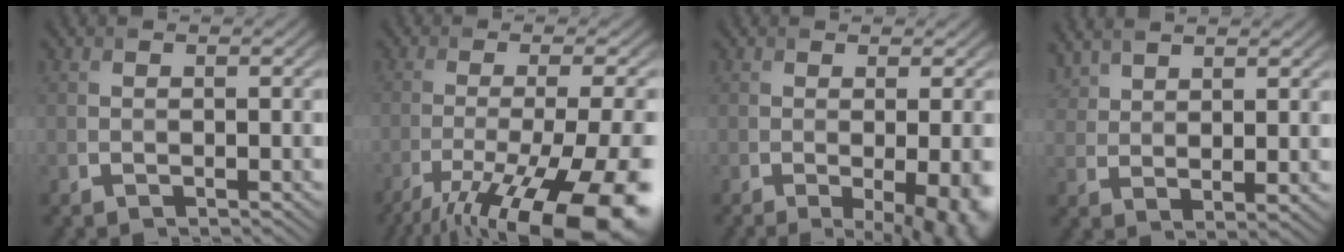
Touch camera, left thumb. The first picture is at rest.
{"total": 18.1, "force": [-11.2, 4.3, 13.5], "torque": [-0.193, -0.024, -0.167]}
{"total": 7.8, "force": [-1.8, 2.7, 7.1], "torque": [-0.077, -0.015, -0.004]}
{"total": 5.4, "force": [4.2, 1.3, 3.2], "torque": [-0.076, 0.006, 0.089]}